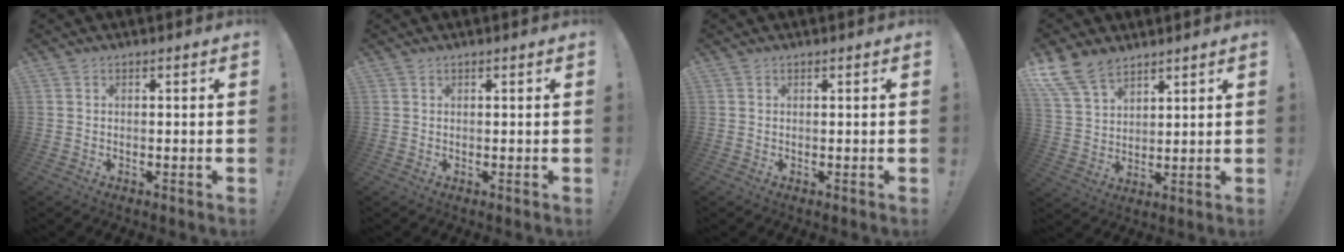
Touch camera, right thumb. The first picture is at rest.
{"total": 0.0}
{"total": 0.0}
{"total": 11.3, "force": [8.3, 6.0, 4.8], "torque": [-0.096, -0.042, 0.164]}